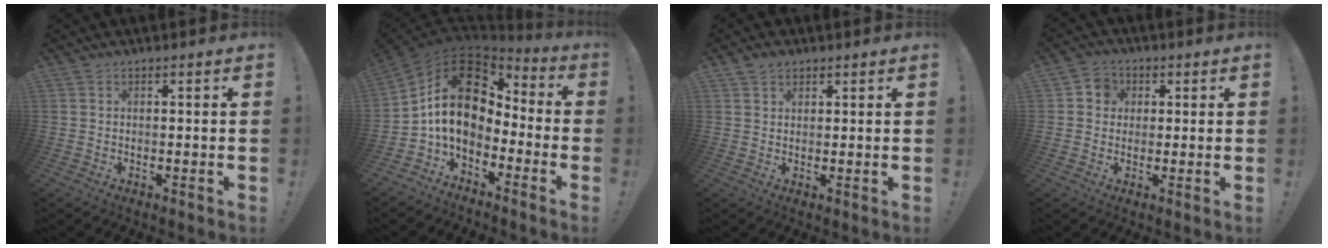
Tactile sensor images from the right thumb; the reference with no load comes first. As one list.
[{"total": 16.1, "force": [2.5, 10.9, 11.5], "torque": [-0.207, 0.000, 0.044]}, {"total": 2.7, "force": [1.9, 1.8, 0.8], "torque": [-0.013, -0.007, 0.036]}, {"total": 4.9, "force": [0.3, 4.7, 1.6], "torque": [-0.028, 0.010, 0.007]}]